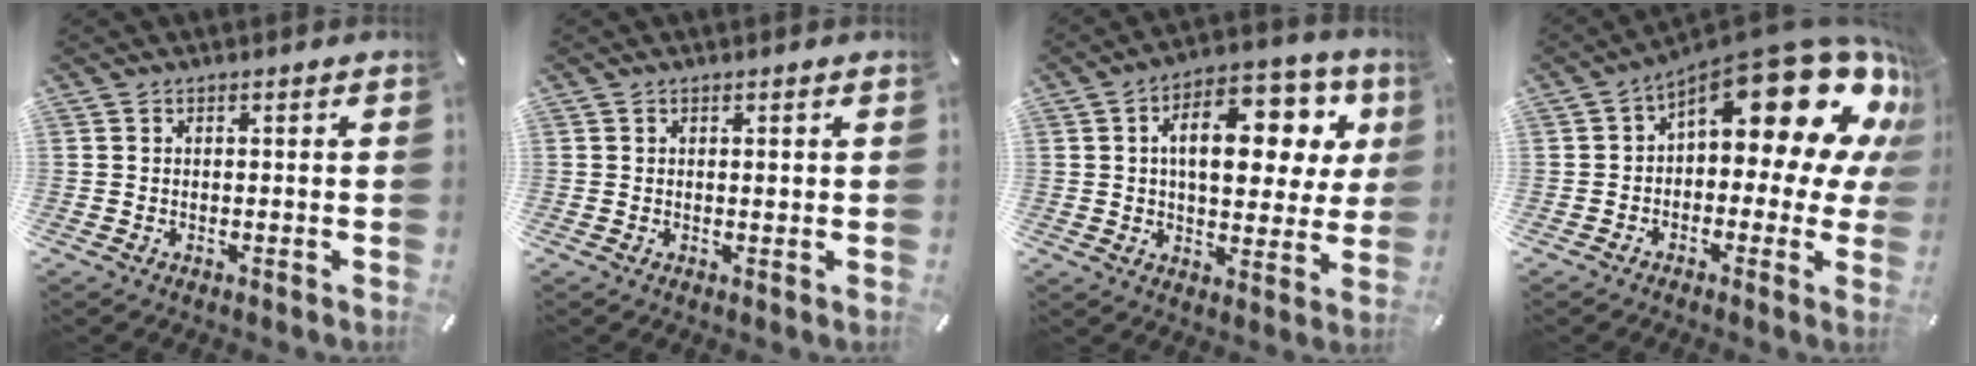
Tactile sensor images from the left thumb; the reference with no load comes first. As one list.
[{"total": 0.8, "force": [0.3, 0.5, 0.6], "torque": [-0.013, 0.002, 0.004]}, {"total": 18.1, "force": [5.8, 9.9, 14.0], "torque": [-0.205, -0.018, 0.096]}, {"total": 21.6, "force": [10.9, 9.2, 16.3], "torque": [-0.218, -0.083, 0.185]}]